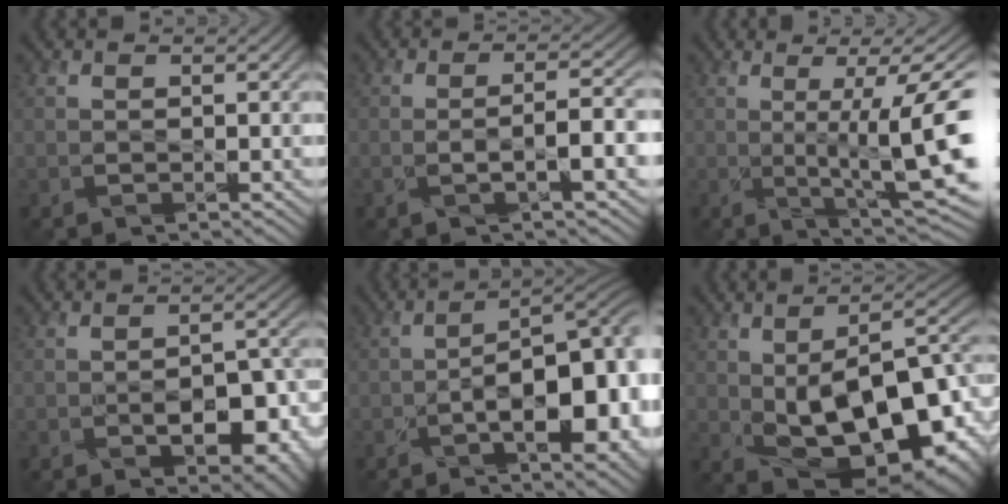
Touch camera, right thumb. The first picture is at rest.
{"total": 4.4, "force": [-1.4, 0.5, 4.1], "torque": [-0.071, 0.008, -0.030]}
{"total": 12.4, "force": [0.8, 1.9, 12.2], "torque": [-0.183, 0.011, 0.032]}
{"total": 7.9, "force": [-2.7, 3.9, 6.4], "torque": [-0.086, -0.009, -0.036]}
{"total": 14.6, "force": [-4.5, 5.7, 12.7], "torque": [-0.166, -0.001, -0.064]}
{"total": 19.4, "force": [-3.0, 10.2, 16.2], "torque": [-0.238, -0.023, -0.024]}